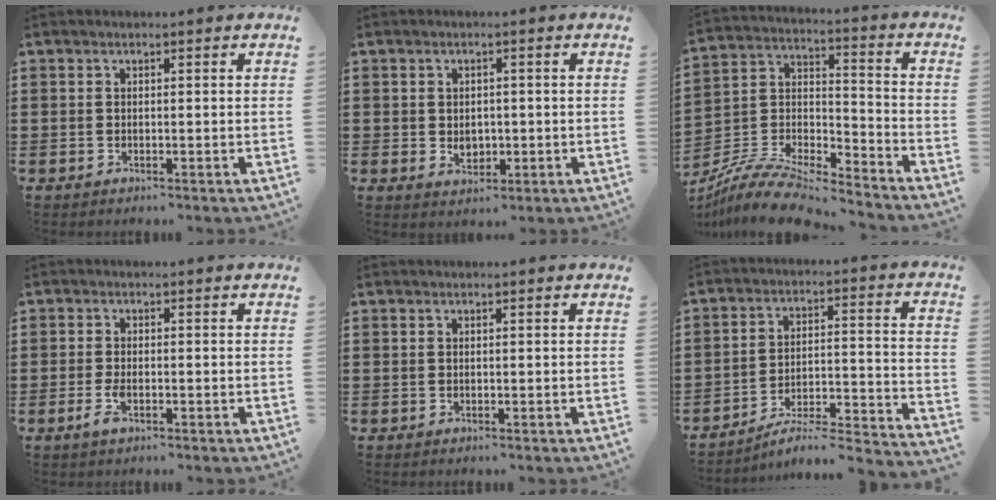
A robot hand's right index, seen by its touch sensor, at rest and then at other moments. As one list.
[{"total": 2.4, "force": [0.0, 1.9, 1.4], "torque": [-0.023, 0.003, -0.004]}, {"total": 10.2, "force": [-9.4, 2.0, 3.6], "torque": [-0.072, 0.017, -0.187]}, {"total": 2.5, "force": [-1.0, 0.8, 2.1], "torque": [-0.054, -0.008, -0.022]}, {"total": 0.0}, {"total": 3.9, "force": [-3.3, 0.4, 2.0], "torque": [-0.042, -0.021, -0.071]}]